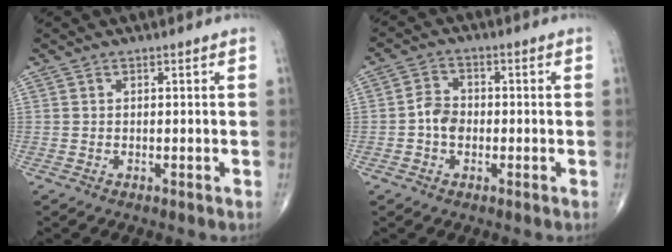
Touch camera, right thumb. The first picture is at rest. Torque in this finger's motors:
{"motor_torque": [0.18, 0.11, 0.55, -0.20, 0.02]}